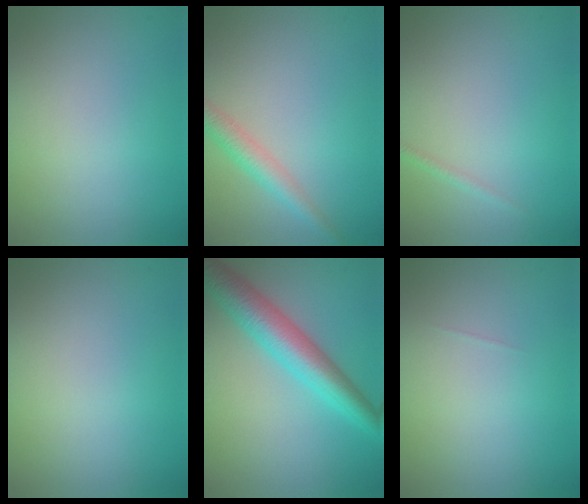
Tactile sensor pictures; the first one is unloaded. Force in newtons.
{"total": 2.5, "press": 2.5, "slide": 0.1}
{"total": 0.7, "press": 0.7, "slide": 0.0}
{"total": 0.0}
{"total": 6.3, "press": 6.3, "slide": 0.2}
{"total": 0.0}